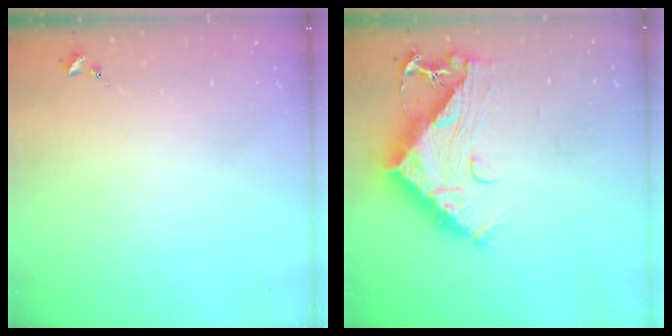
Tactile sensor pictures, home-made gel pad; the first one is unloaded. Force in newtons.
{"total": 14.1, "press": 14.0, "slide": 1.3}